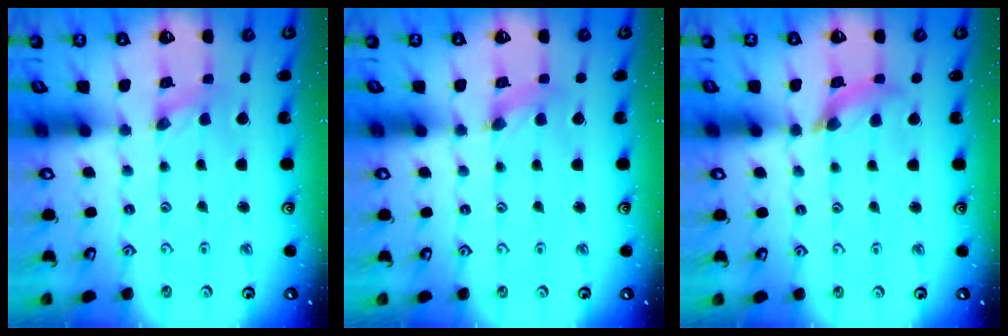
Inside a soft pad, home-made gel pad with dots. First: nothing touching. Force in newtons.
{"total": 1.3, "press": 1.3, "slide": 0.2}
{"total": 7.5, "press": 7.5, "slide": 0.7}